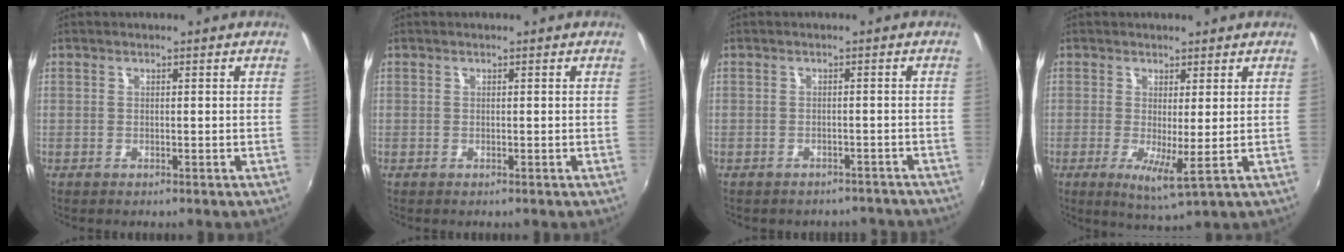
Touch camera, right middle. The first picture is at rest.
{"total": 0.0}
{"total": 7.0, "force": [-6.2, 2.7, 1.6], "torque": [-0.035, -0.002, -0.067]}
{"total": 5.0, "force": [-0.2, 0.3, 5.0], "torque": [-0.089, -0.015, -0.002]}